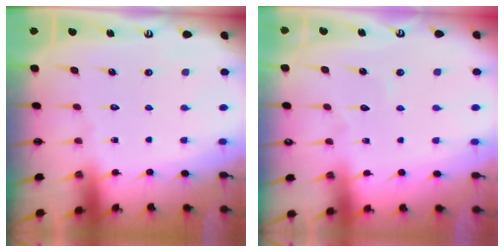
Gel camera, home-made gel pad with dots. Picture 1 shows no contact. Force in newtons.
{"total": 4.3, "press": 4.3, "slide": 0.4}